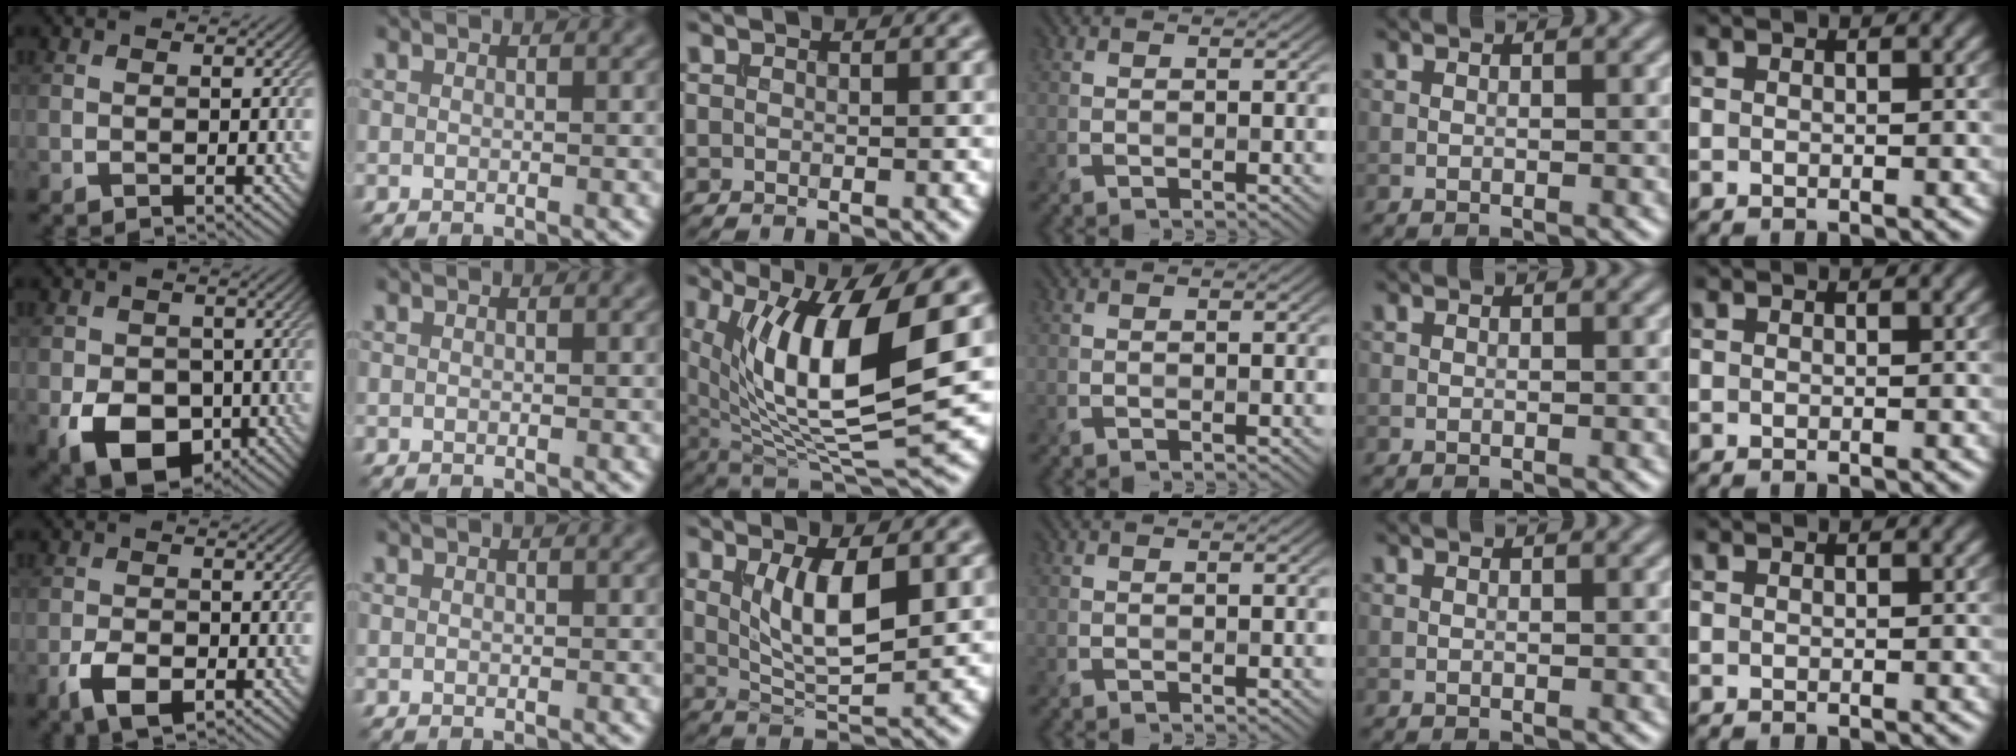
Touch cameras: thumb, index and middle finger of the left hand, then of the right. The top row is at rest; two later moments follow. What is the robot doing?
{"motion": "extract", "object": "file holder"}